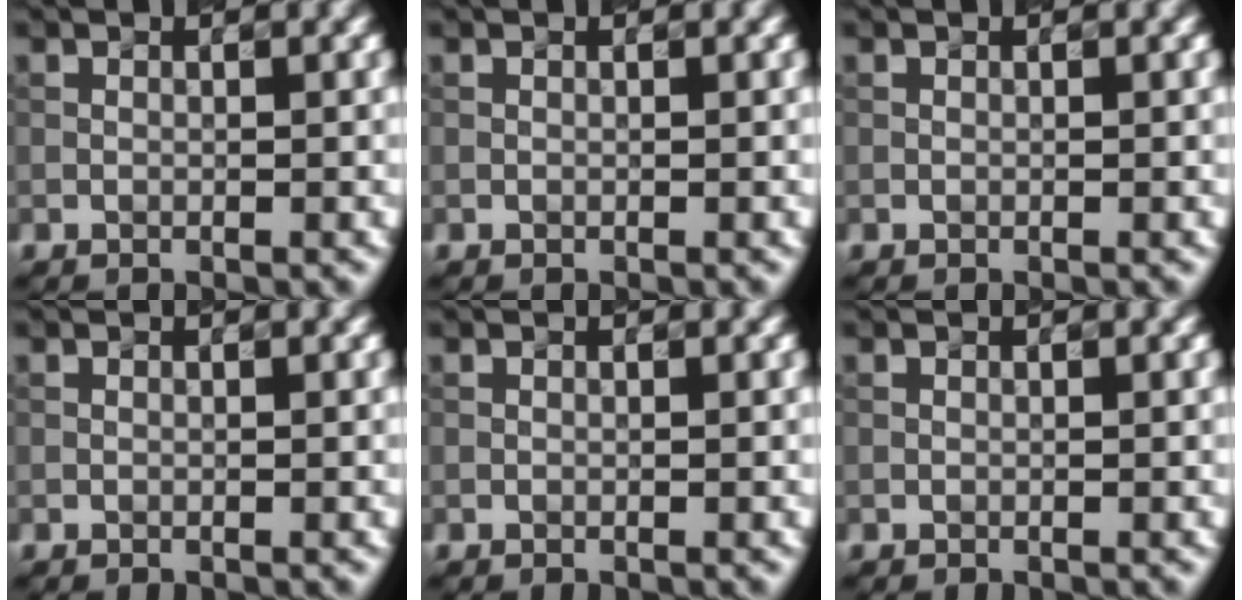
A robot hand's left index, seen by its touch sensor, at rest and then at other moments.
{"total": 0.0}
{"total": 0.0}
{"total": 0.0}
{"total": 0.0}
{"total": 0.0}